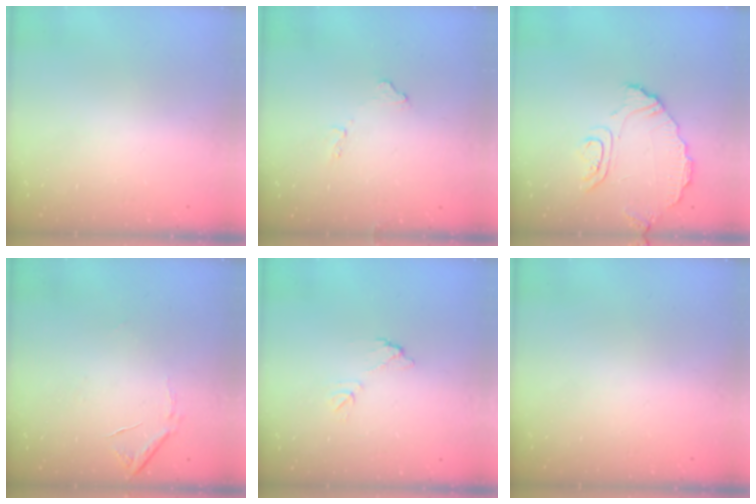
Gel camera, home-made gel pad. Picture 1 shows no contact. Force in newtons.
{"total": 7.5, "press": 7.5, "slide": 0.3}
{"total": 9.2, "press": 9.1, "slide": 1.0}
{"total": 7.6, "press": 7.5, "slide": 0.3}
{"total": 5.9, "press": 5.9, "slide": 0.3}
{"total": 0.0}